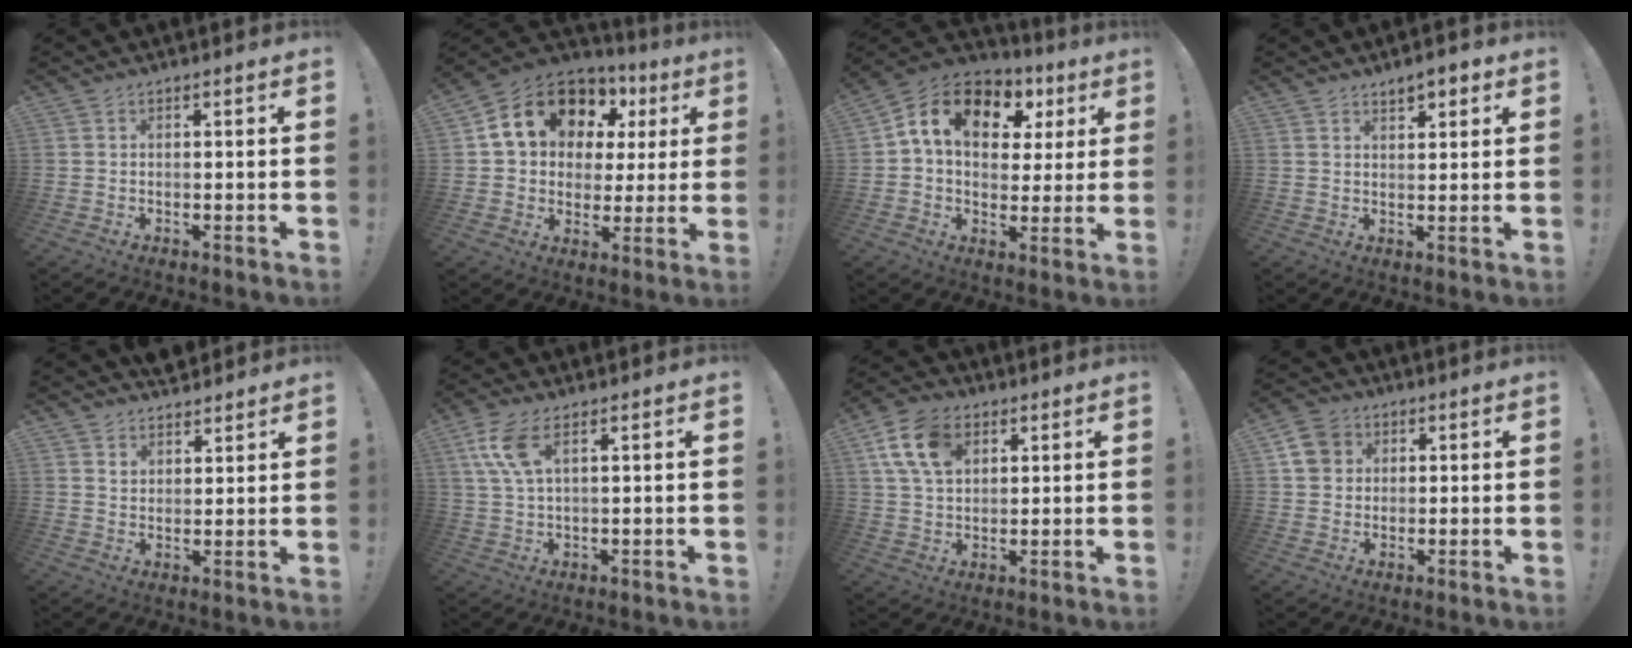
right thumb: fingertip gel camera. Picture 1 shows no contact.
{"total": 16.2, "force": [7.8, 11.6, 8.2], "torque": [-0.138, -0.033, 0.158]}
{"total": 14.7, "force": [5.3, 9.9, 9.4], "torque": [-0.160, -0.007, 0.095]}
{"total": 4.4, "force": [3.1, 2.0, 2.4], "torque": [-0.027, -0.015, 0.053]}
{"total": 5.0, "force": [4.4, 2.4, 0.1], "torque": [0.001, -0.032, 0.082]}
{"total": 8.2, "force": [3.7, 3.1, 6.6], "torque": [-0.138, -0.002, 0.071]}
{"total": 13.1, "force": [5.4, 8.9, 8.0], "torque": [-0.146, -0.006, 0.102]}
{"total": 7.9, "force": [2.7, 6.9, 2.7], "torque": [-0.037, -0.002, 0.056]}